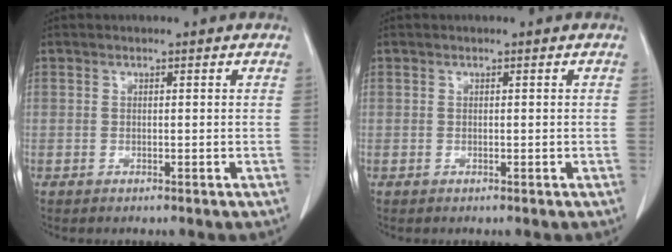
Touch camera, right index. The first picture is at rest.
{"total": 0.0}